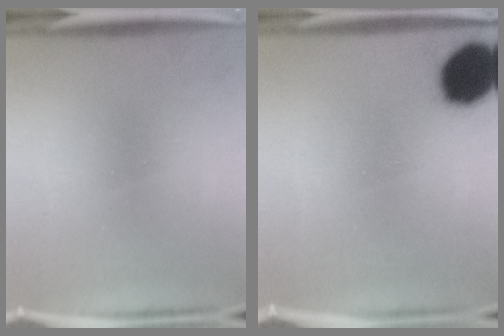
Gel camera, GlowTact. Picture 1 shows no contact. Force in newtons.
{"total": 14.4}